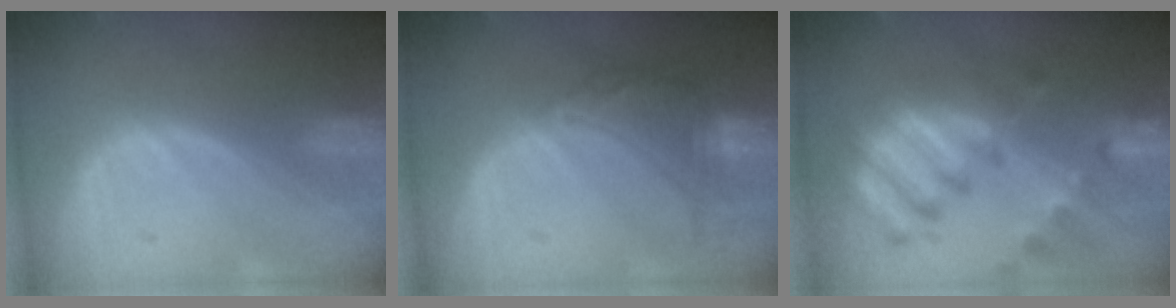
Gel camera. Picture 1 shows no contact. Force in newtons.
{"total": 7.2, "press": 7.2, "slide": 0.1}
{"total": 11.3, "press": 9.8, "slide": 5.7}